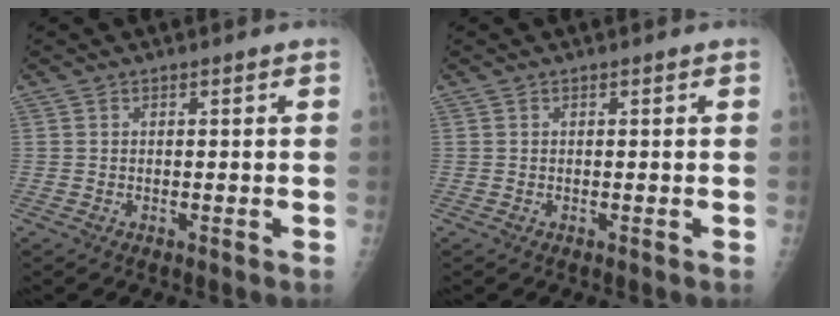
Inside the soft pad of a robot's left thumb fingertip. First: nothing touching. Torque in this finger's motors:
{"motor_torque": [0.00, 0.00, -0.07, -0.09, 0.01]}